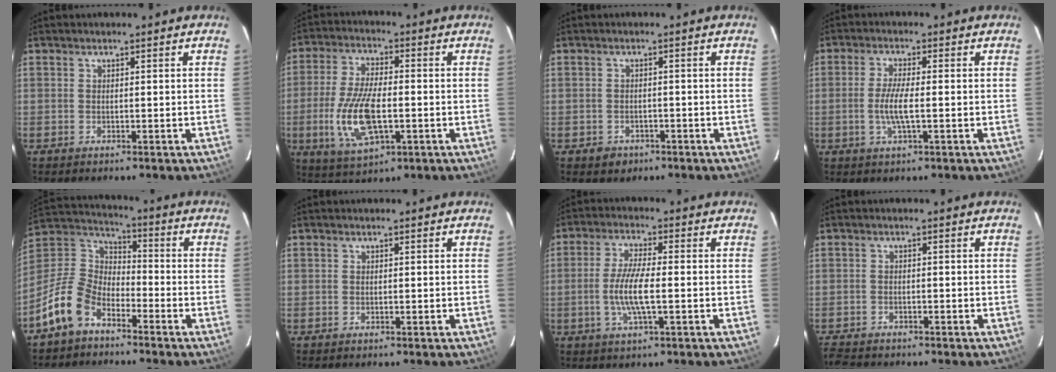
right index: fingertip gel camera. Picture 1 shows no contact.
{"total": 12.9, "force": [-3.0, 5.1, 11.5], "torque": [-0.240, -0.011, -0.052]}
{"total": 3.1, "force": [-1.7, 2.4, 0.8], "torque": [-0.021, 0.001, -0.018]}
{"total": 5.1, "force": [-1.0, 0.7, 5.0], "torque": [-0.097, -0.007, -0.020]}
{"total": 11.4, "force": [-7.1, 6.4, 6.1], "torque": [-0.139, 0.023, -0.146]}
{"total": 0.0}
{"total": 7.4, "force": [-1.4, 1.2, 7.1], "torque": [-0.143, -0.005, -0.030]}
{"total": 4.6, "force": [-4.2, 1.4, 1.1], "torque": [-0.040, -0.010, -0.074]}